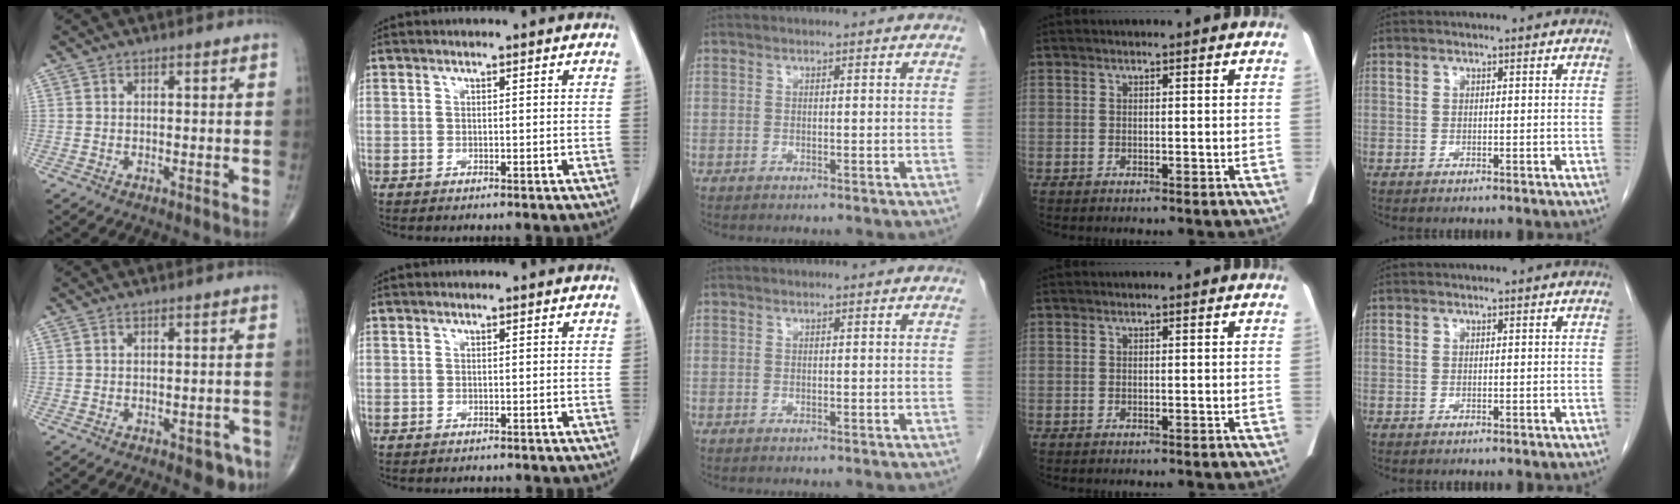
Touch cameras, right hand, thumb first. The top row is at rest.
{"thumb": {"total": 4.6, "force": [-2.6, 2.3, 3.1], "torque": [-0.019, 0.014, -0.026]}, "index": {"total": 2.7, "force": [-2.4, 1.1, 0.6], "torque": [-0.007, -0.002, -0.029]}}